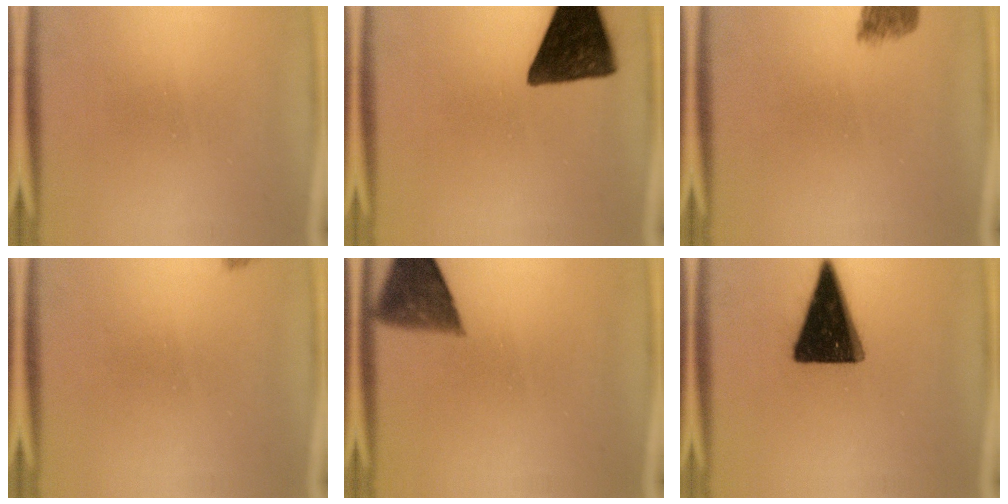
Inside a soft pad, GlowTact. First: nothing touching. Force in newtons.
{"total": 13.3}
{"total": 4.3}
{"total": 1.3}
{"total": 5.4}
{"total": 18.2}